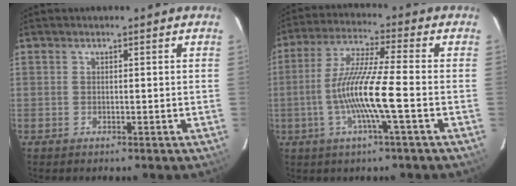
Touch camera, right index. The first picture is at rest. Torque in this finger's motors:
{"motor_torque": [1.56, 0.00, 0.88, 0.21]}